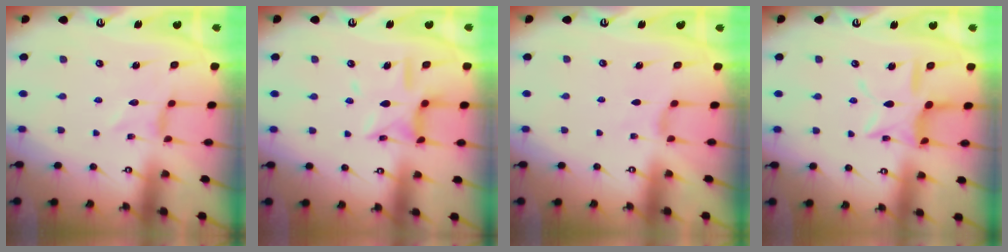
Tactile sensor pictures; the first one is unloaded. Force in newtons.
{"total": 12.1, "press": 12.0, "slide": 0.9}
{"total": 1.8, "press": 1.7, "slide": 0.5}
{"total": 11.7, "press": 11.7, "slide": 1.0}